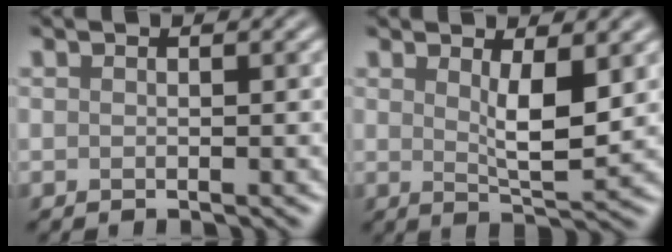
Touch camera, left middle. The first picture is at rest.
{"total": 3.5, "force": [1.1, 0.8, 3.2], "torque": [-0.059, -0.011, 0.022]}